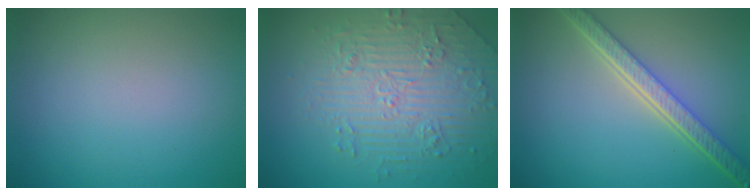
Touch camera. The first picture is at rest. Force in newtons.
{"total": 4.6, "press": 4.5, "slide": 0.5}
{"total": 5.5, "press": 4.1, "slide": 3.6}